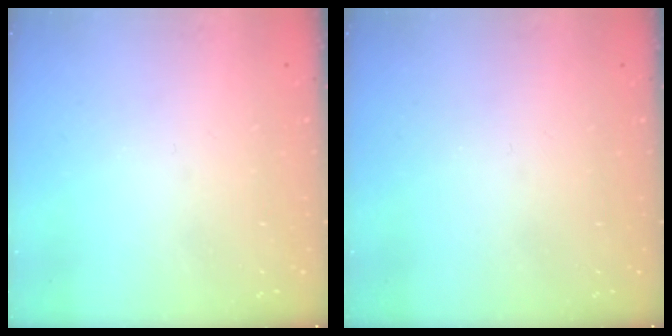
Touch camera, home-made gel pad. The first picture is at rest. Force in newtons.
{"total": 0.0}